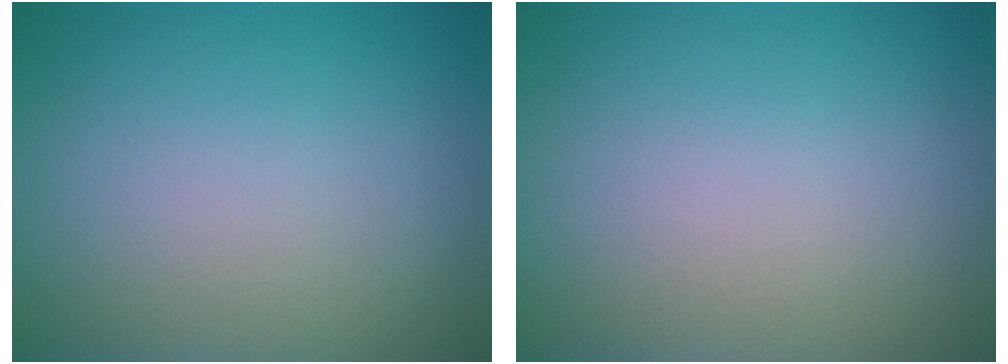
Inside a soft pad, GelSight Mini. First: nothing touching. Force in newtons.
{"total": 0.0}